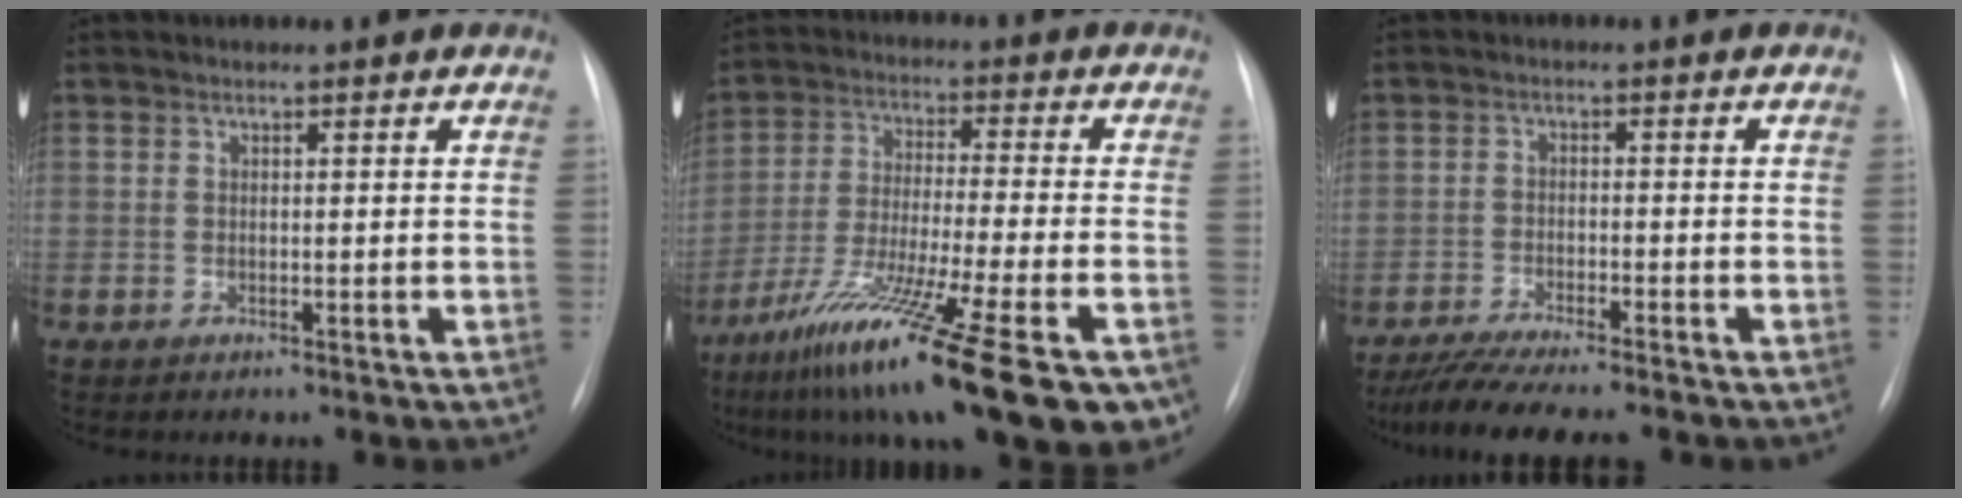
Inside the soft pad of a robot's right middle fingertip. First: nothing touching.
{"total": 21.9, "force": [-13.0, 2.3, 17.6], "torque": [-0.247, -0.054, -0.216]}
{"total": 10.2, "force": [-8.8, 0.4, 5.0], "torque": [-0.076, -0.021, -0.139]}